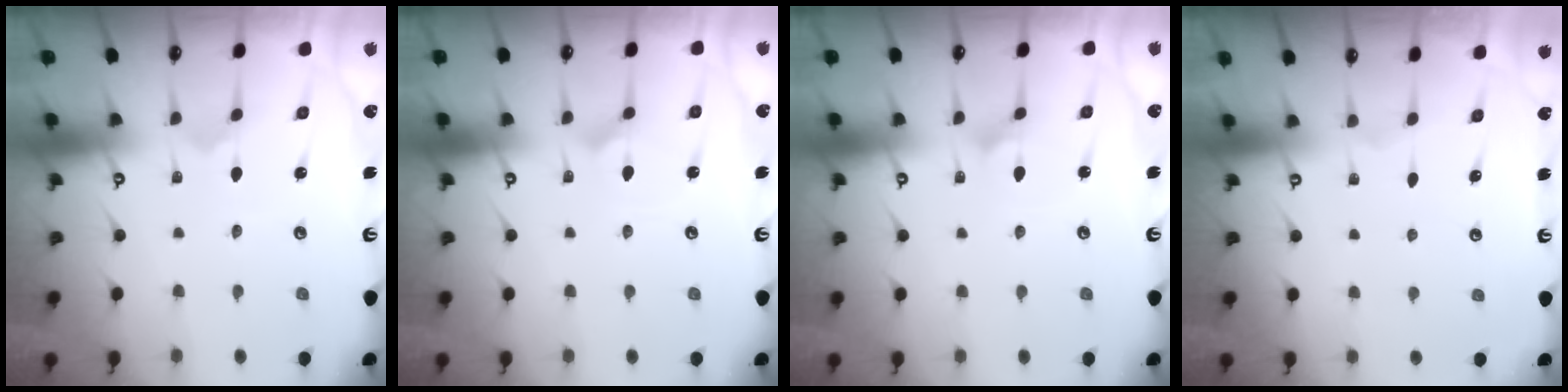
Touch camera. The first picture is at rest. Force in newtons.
{"total": 2.5, "press": 2.5, "slide": 0.2}
{"total": 1.5, "press": 1.5, "slide": 0.1}
{"total": 0.0}